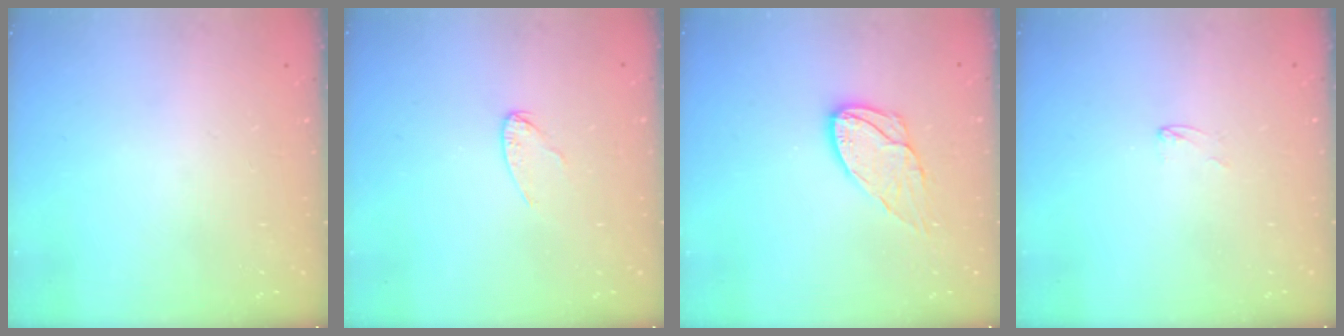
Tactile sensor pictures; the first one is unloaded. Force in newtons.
{"total": 4.6, "press": 4.5, "slide": 0.4}
{"total": 10.2, "press": 10.2, "slide": 0.9}
{"total": 1.7, "press": 1.6, "slide": 0.1}